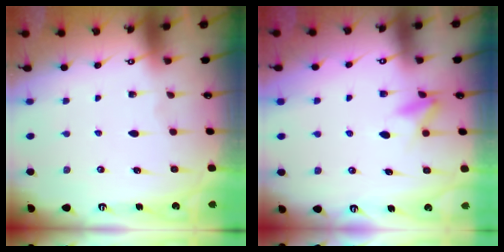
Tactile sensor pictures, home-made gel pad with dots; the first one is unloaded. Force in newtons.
{"total": 9.0, "press": 9.0, "slide": 1.1}